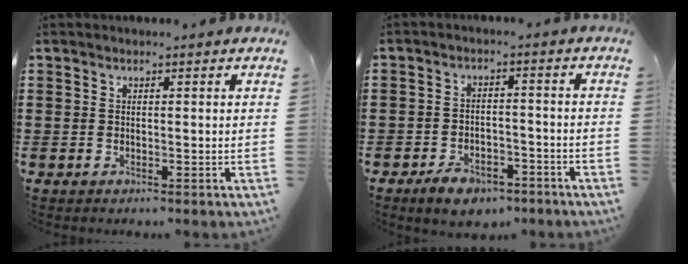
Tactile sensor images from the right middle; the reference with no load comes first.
{"total": 4.3, "force": [-3.6, 1.9, 1.4], "torque": [-0.031, 0.011, -0.072]}